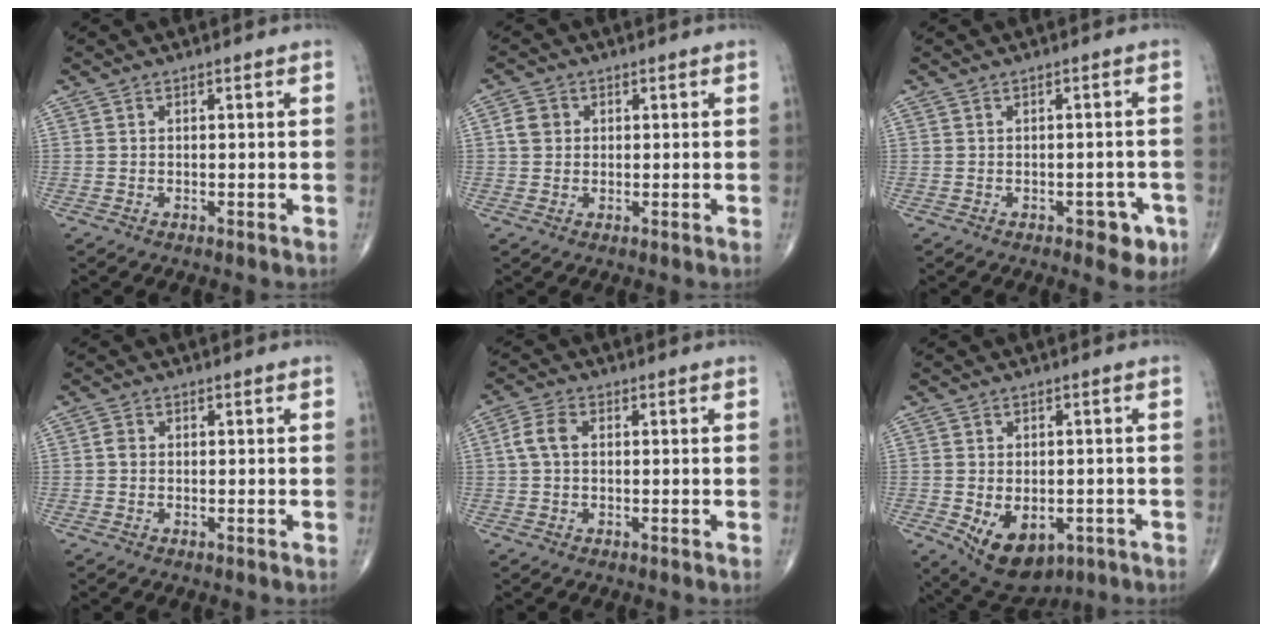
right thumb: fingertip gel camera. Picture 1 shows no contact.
{"total": 2.9, "force": [0.6, 2.6, 1.3], "torque": [-0.013, 0.003, 0.011]}
{"total": 4.5, "force": [-2.2, 2.5, 3.1], "torque": [-0.011, 0.008, -0.025]}
{"total": 1.2, "force": [-0.1, 1.0, 0.7], "torque": [-0.006, 0.003, -0.004]}
{"total": 4.2, "force": [0.5, 2.6, 3.3], "torque": [-0.076, 0.013, 0.006]}
{"total": 11.0, "force": [-4.0, 7.1, 7.4], "torque": [-0.094, 0.001, -0.043]}